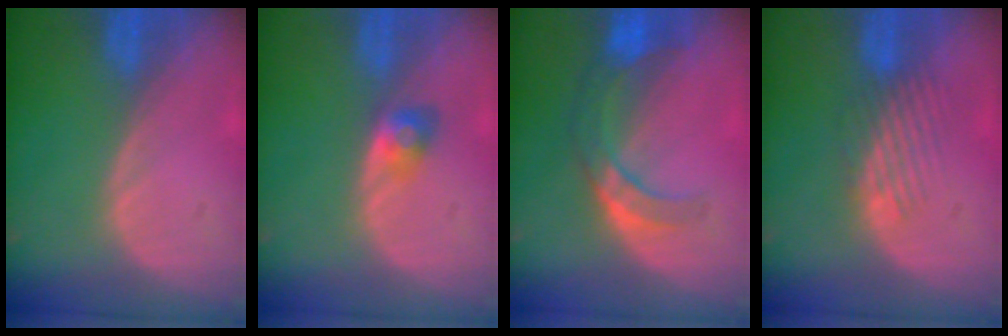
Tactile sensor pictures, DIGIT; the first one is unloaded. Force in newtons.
{"total": 2.8, "press": 2.5, "slide": 1.2}
{"total": 7.3, "press": 6.5, "slide": 3.3}
{"total": 4.1, "press": 3.6, "slide": 1.9}